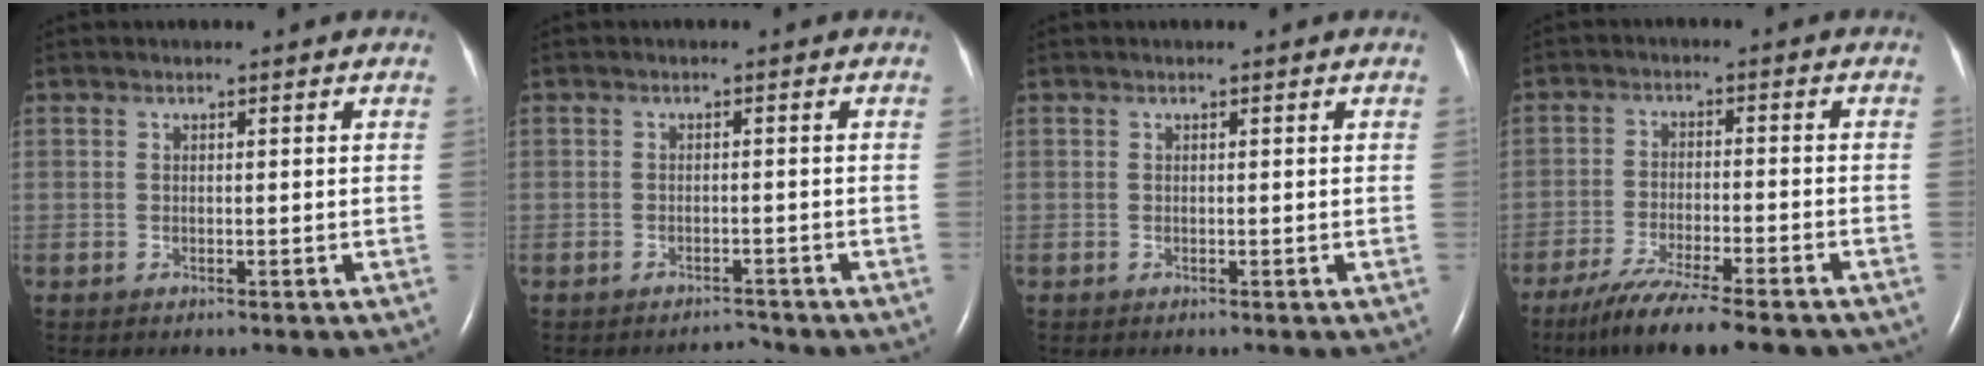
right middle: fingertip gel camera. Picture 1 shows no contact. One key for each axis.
{"total": 1.6, "fx": -1.6, "fy": 0.3, "fz": -0.1, "tx": -0.001, "ty": -0.006, "tz": -0.020}
{"total": 0.0}
{"total": 15.3, "fx": -12.5, "fy": 1.9, "fz": 8.6, "tx": -0.133, "ty": -0.031, "tz": -0.194}